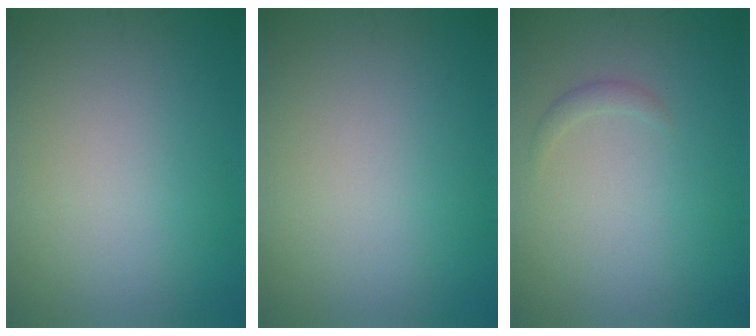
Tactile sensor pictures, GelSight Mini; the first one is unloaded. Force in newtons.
{"total": 0.0}
{"total": 0.9, "press": 0.9, "slide": 0.1}